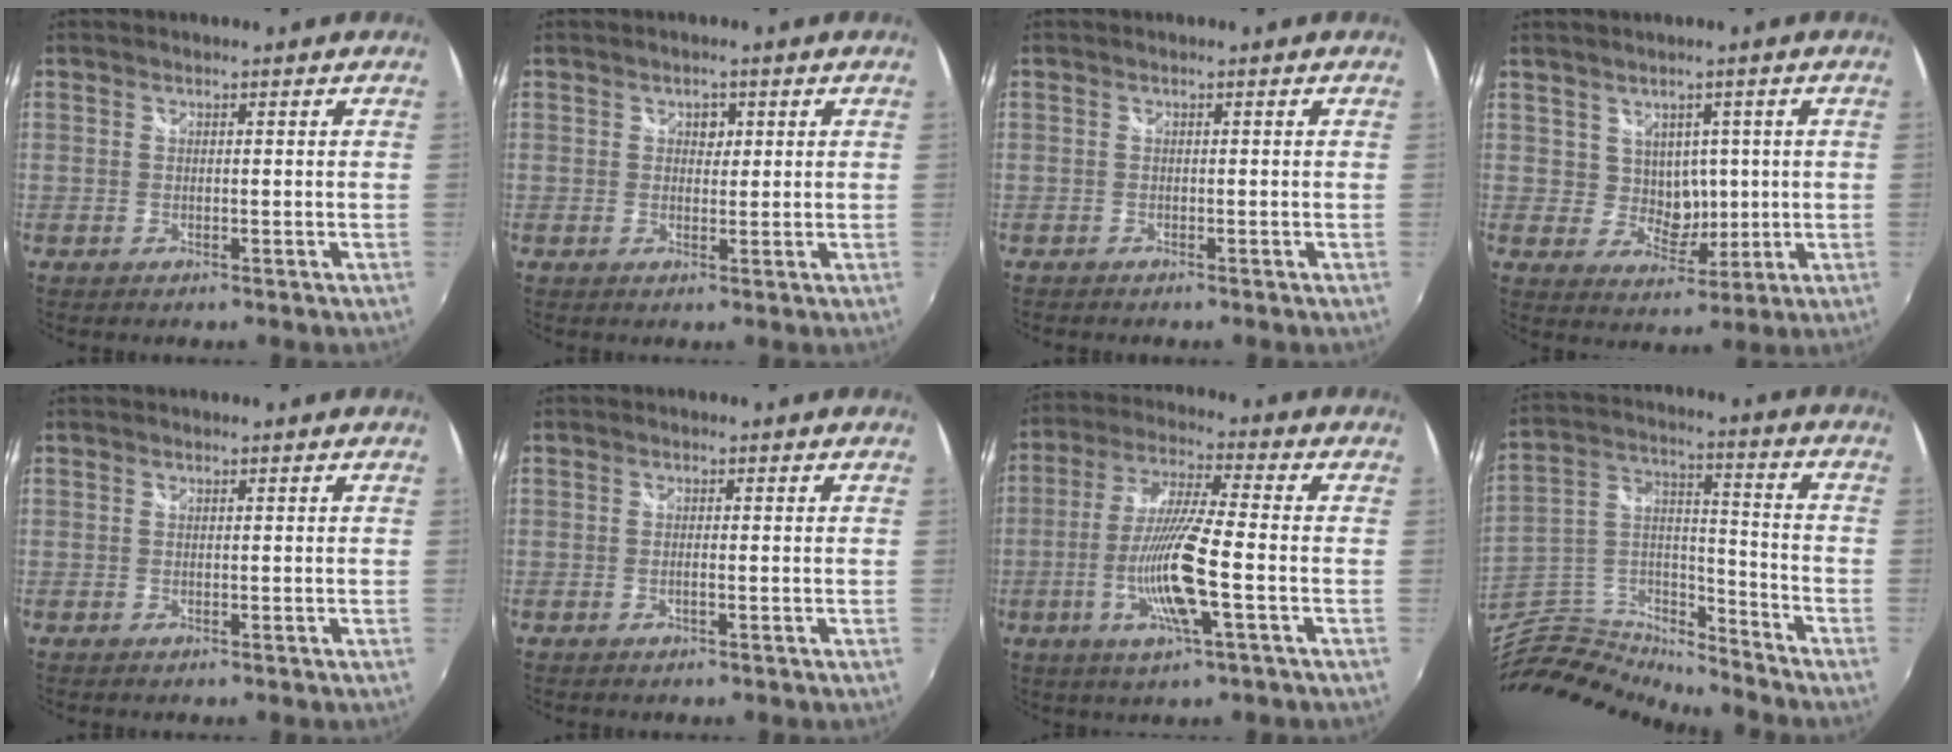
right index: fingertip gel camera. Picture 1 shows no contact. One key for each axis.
{"total": 1.8, "fx": 0.5, "fy": 1.5, "fz": 0.7, "tx": -0.006, "ty": 0.005, "tz": 0.007}
{"total": 0.9, "fx": -0.8, "fy": 0.2, "fz": 0.1, "tx": -0.005, "ty": -0.005, "tz": -0.016}
{"total": 5.3, "fx": 1.4, "fy": 4.9, "fz": 1.7, "tx": -0.025, "ty": 0.005, "tz": 0.031}
{"total": 0.0}
{"total": 1.1, "fx": -0.3, "fy": 0.0, "fz": 1.0, "tx": -0.019, "ty": 0.001, "tz": -0.008}
{"total": 13.4, "fx": -3.8, "fy": 1.0, "fz": 12.8, "tx": -0.258, "ty": -0.010, "tz": -0.072}
{"total": 15.5, "fx": -14.1, "fy": 4.7, "fz": 4.5, "tx": -0.108, "ty": 0.025, "tz": -0.268}